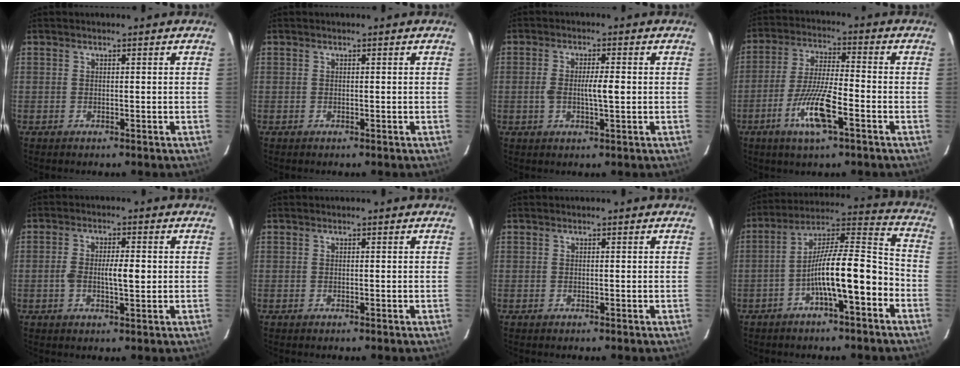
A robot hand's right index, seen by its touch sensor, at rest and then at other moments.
{"total": 0.0}
{"total": 4.2, "force": [-0.2, 0.7, 4.1], "torque": [-0.075, 0.002, -0.004]}
{"total": 10.3, "force": [-4.5, 1.4, 9.1], "torque": [-0.178, -0.009, -0.083]}
{"total": 4.9, "force": [-0.2, 1.3, 4.7], "torque": [-0.085, 0.009, -0.003]}
{"total": 0.0}
{"total": 0.0}
{"total": 13.1, "force": [-4.9, 1.9, 12.0], "torque": [-0.208, 0.028, -0.077]}